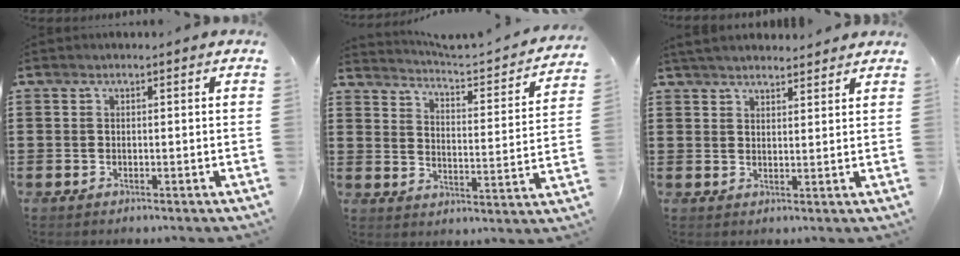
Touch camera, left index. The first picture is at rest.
{"total": 2.8, "force": [2.8, -0.4, 0.6], "torque": [-0.032, -0.030, 0.036]}
{"total": 3.5, "force": [3.4, 0.3, 0.6], "torque": [-0.020, -0.004, 0.065]}